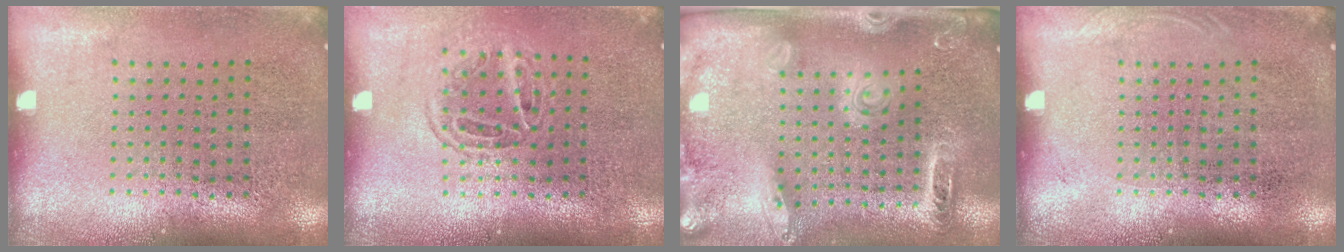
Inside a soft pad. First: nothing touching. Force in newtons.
{"total": 1.2, "press": 1.0, "slide": 0.6}
{"total": 2.7, "press": 2.1, "slide": 1.8}
{"total": 0.5, "press": 0.5, "slide": 0.2}